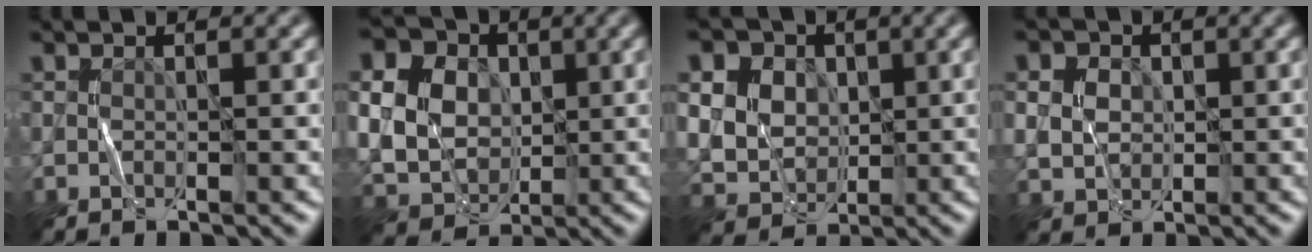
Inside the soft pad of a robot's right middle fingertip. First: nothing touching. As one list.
[{"total": 15.3, "force": [3.0, 13.2, 7.2], "torque": [-0.177, 0.034, 0.038]}, {"total": 14.0, "force": [4.5, 11.5, 6.6], "torque": [-0.150, 0.036, 0.066]}, {"total": 7.5, "force": [2.7, 6.0, 3.6], "torque": [-0.079, 0.032, 0.027]}]